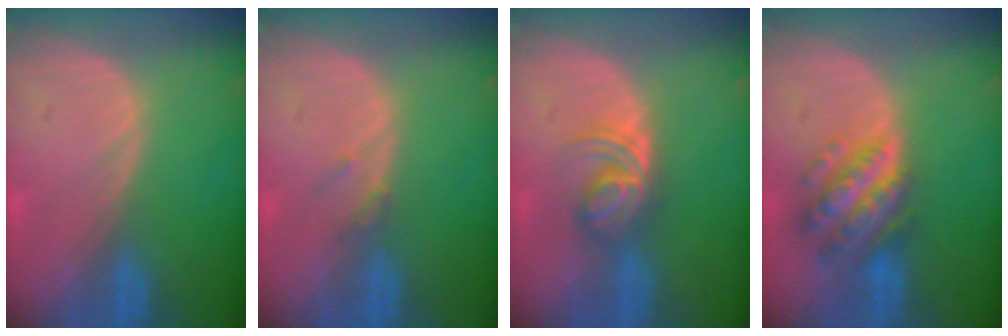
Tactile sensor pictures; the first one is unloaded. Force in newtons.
{"total": 1.2, "press": 1.2, "slide": 0.3}
{"total": 5.9, "press": 5.2, "slide": 2.9}
{"total": 7.6, "press": 7.6, "slide": 0.5}